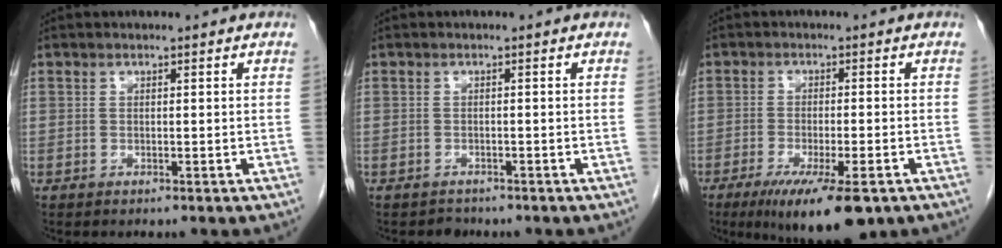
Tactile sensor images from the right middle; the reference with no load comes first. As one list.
[{"total": 1.2, "force": [-1.0, 0.6, -0.3], "torque": [0.000, 0.000, -0.017]}, {"total": 11.0, "force": [-6.9, 2.2, 8.3], "torque": [-0.129, -0.023, -0.105]}]